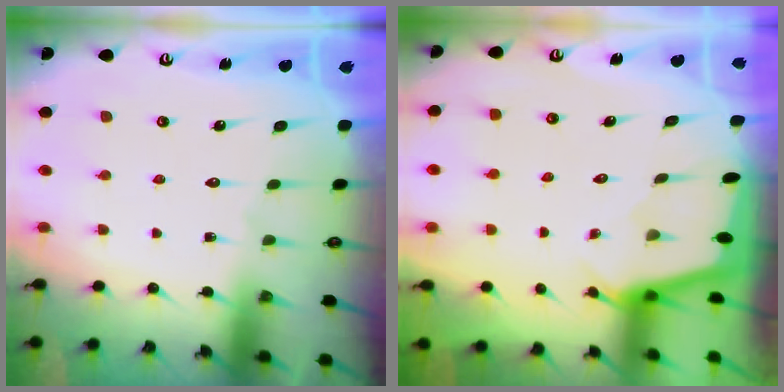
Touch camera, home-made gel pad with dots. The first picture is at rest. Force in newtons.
{"total": 1.8, "press": 1.8, "slide": 0.3}